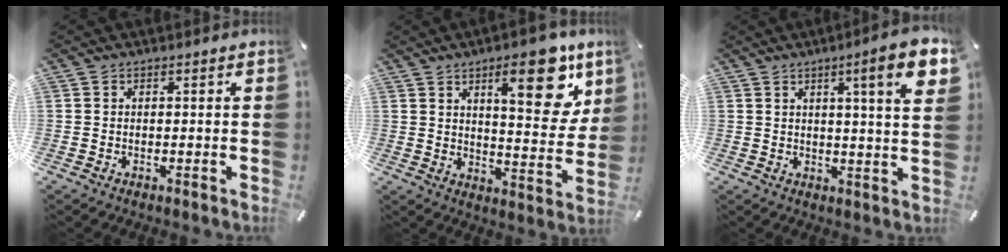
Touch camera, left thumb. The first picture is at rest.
{"total": 17.5, "force": [9.4, 6.7, 13.1], "torque": [-0.156, -0.053, 0.142]}
{"total": 11.4, "force": [4.9, 1.3, 10.2], "torque": [-0.149, -0.019, 0.070]}